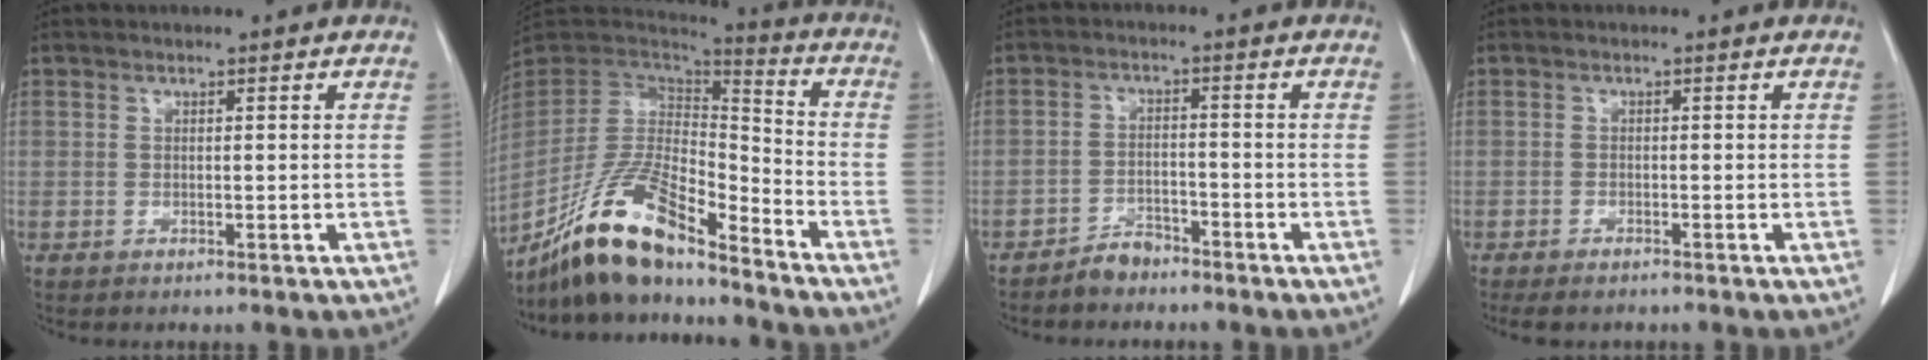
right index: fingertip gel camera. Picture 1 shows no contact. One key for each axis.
{"total": 16.5, "fx": -13.0, "fy": 3.3, "fz": 9.5, "tx": -0.181, "ty": 0.002, "tz": -0.241}
{"total": 3.4, "fx": -3.0, "fy": 1.3, "fz": 0.7, "tx": -0.015, "ty": 0.002, "tz": -0.053}
{"total": 3.0, "fx": -2.5, "fy": 0.9, "fz": 1.4, "tx": -0.022, "ty": -0.007, "tz": -0.036}